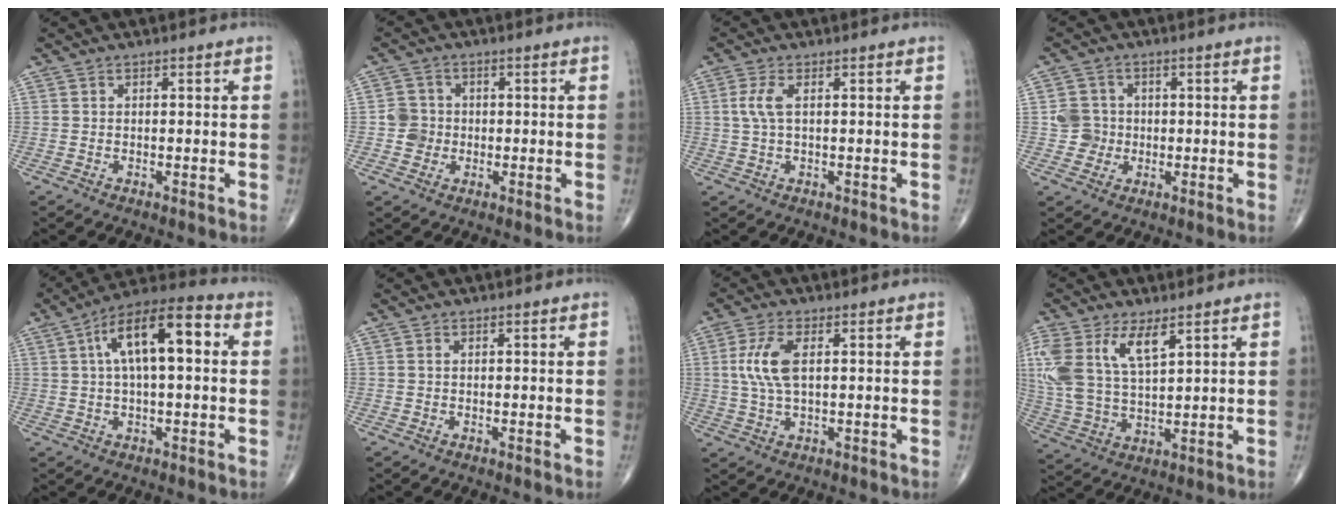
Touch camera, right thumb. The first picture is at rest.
{"total": 3.9, "force": [-0.5, 3.7, 0.9], "torque": [0.006, 0.008, -0.013]}
{"total": 3.5, "force": [0.6, 1.2, 3.2], "torque": [-0.090, 0.009, 0.014]}
{"total": 4.4, "force": [-0.2, 4.4, 0.7], "torque": [0.014, 0.008, -0.008]}
{"total": 14.1, "force": [2.9, 5.5, 12.7], "torque": [-0.208, 0.034, 0.038]}
{"total": 0.0}
{"total": 7.1, "force": [1.3, 3.0, 6.3], "torque": [-0.151, 0.002, 0.026]}
{"total": 13.9, "force": [6.2, 6.4, 10.6], "torque": [-0.231, -0.012, 0.131]}